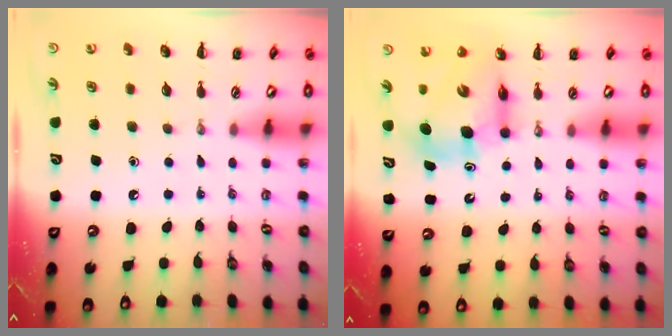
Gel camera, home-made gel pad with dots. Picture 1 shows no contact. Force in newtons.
{"total": 8.5, "press": 8.1, "slide": 2.4}